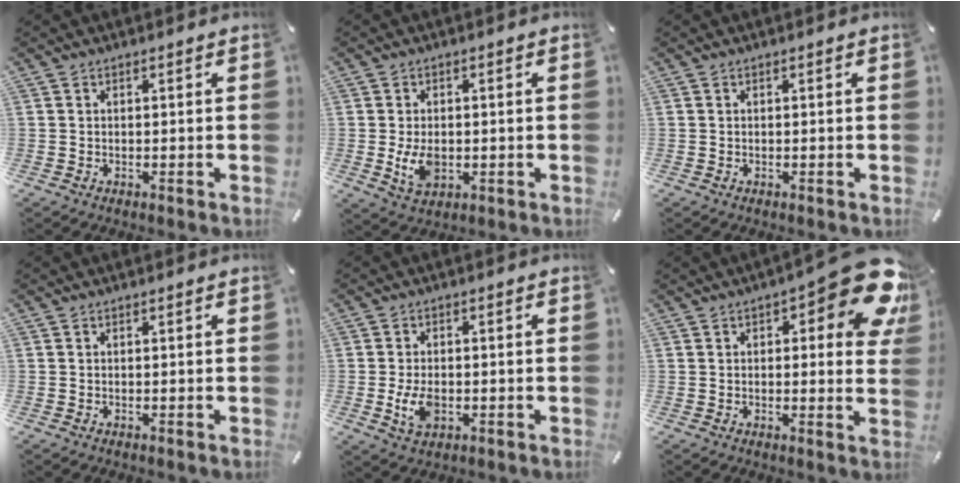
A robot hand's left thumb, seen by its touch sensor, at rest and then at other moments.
{"total": 6.0, "force": [-0.7, 4.0, 4.4], "torque": [-0.093, -0.004, -0.014]}
{"total": 0.0}
{"total": 0.0}
{"total": 5.5, "force": [-1.2, 3.5, 4.1], "torque": [-0.095, -0.002, -0.022]}
{"total": 15.4, "force": [7.4, 5.4, 12.4], "torque": [-0.151, -0.056, 0.119]}